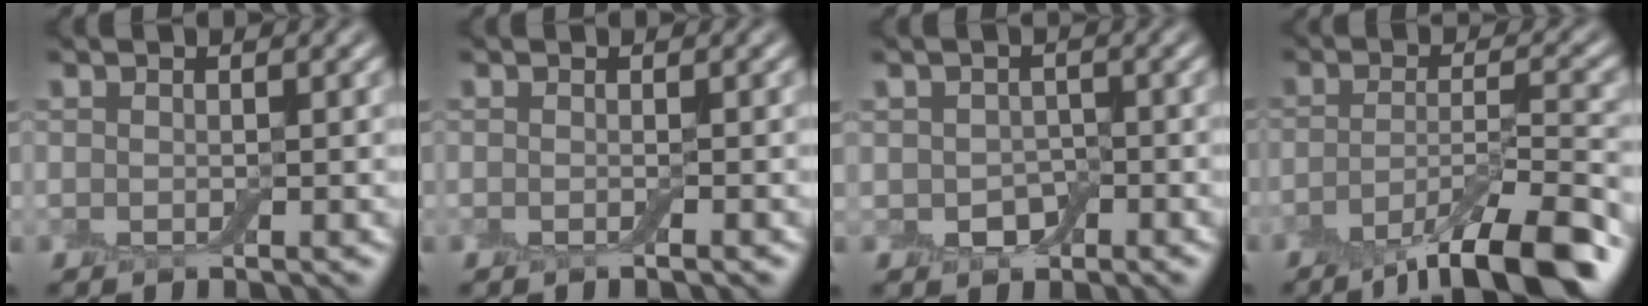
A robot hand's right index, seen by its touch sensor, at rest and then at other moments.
{"total": 0.6, "force": [-0.3, -0.1, 0.5], "torque": [-0.010, -0.005, -0.006]}
{"total": 2.4, "force": [-0.6, 1.8, 1.4], "torque": [-0.026, -0.007, -0.012]}
{"total": 9.2, "force": [-5.8, 2.2, 6.9], "torque": [-0.096, -0.001, -0.101]}